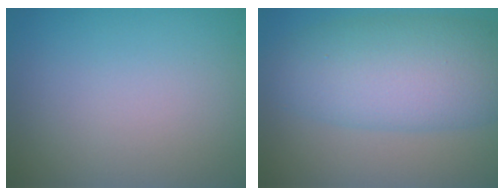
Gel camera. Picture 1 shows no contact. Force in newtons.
{"total": 8.6, "press": 8.6, "slide": 0.3}